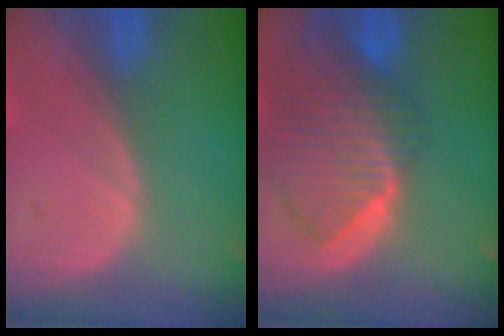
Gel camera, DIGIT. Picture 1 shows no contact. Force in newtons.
{"total": 10.4, "press": 9.0, "slide": 5.1}